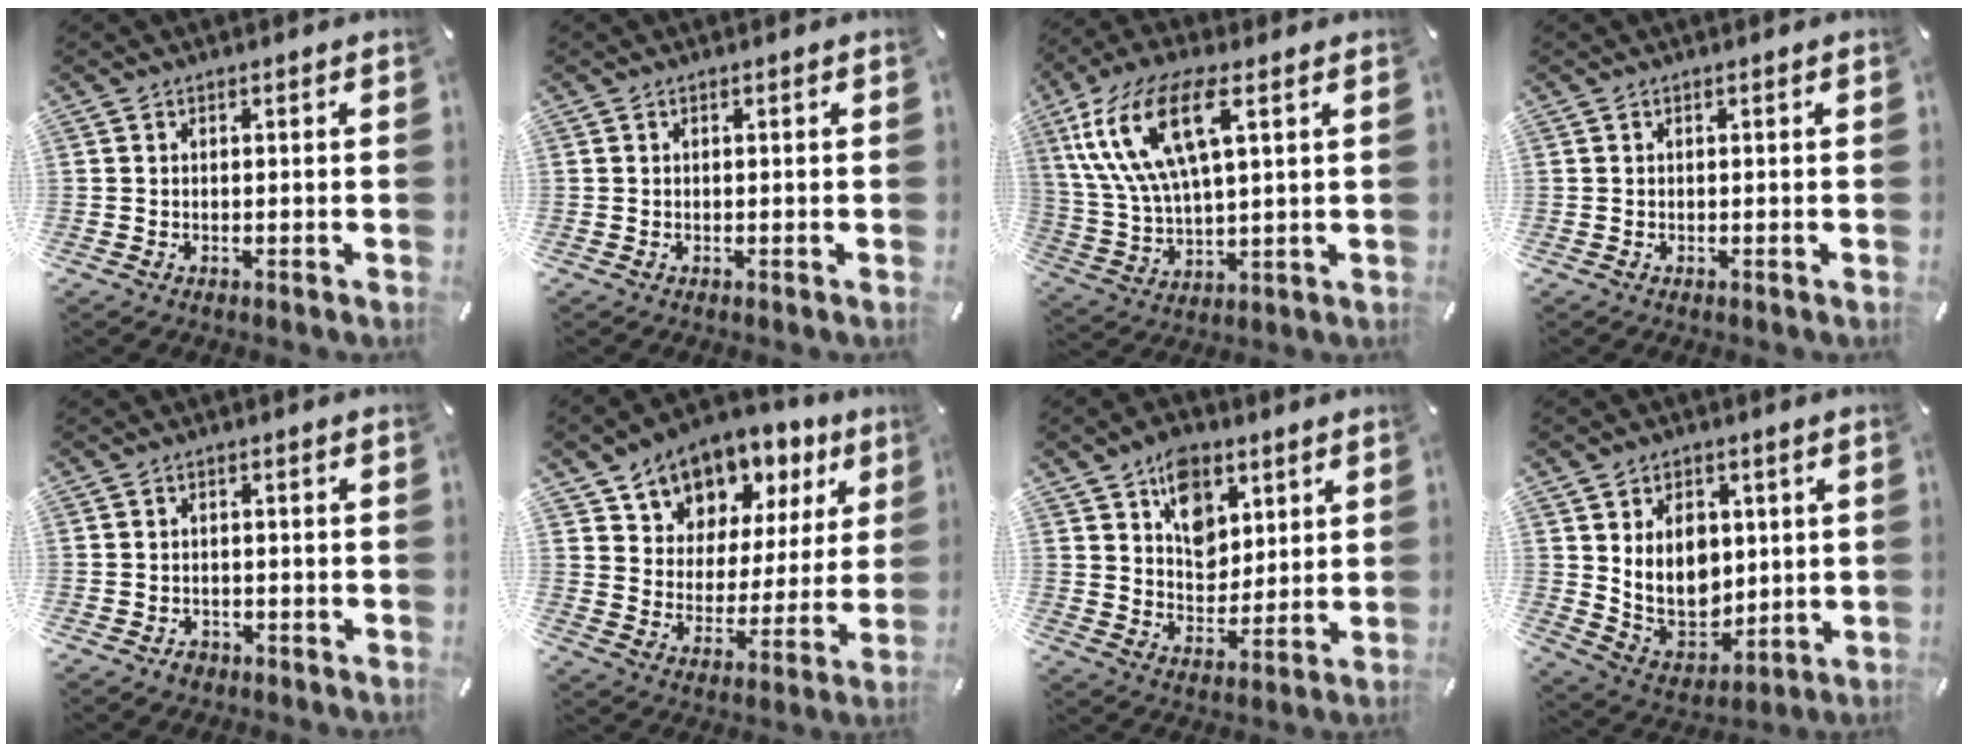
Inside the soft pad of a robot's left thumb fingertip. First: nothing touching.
{"total": 0.0}
{"total": 16.4, "force": [7.4, 6.6, 13.0], "torque": [-0.302, -0.010, 0.125]}
{"total": 0.0}
{"total": 2.0, "force": [-1.2, 1.5, 0.7], "torque": [-0.012, 0.006, -0.025]}
{"total": 9.9, "force": [7.7, 6.2, 0.9], "torque": [-0.033, -0.073, 0.136]}
{"total": 10.6, "force": [5.5, 7.9, 4.5], "torque": [-0.060, -0.026, 0.099]}
{"total": 12.3, "force": [3.2, 9.8, 6.7], "torque": [-0.127, -0.020, 0.064]}